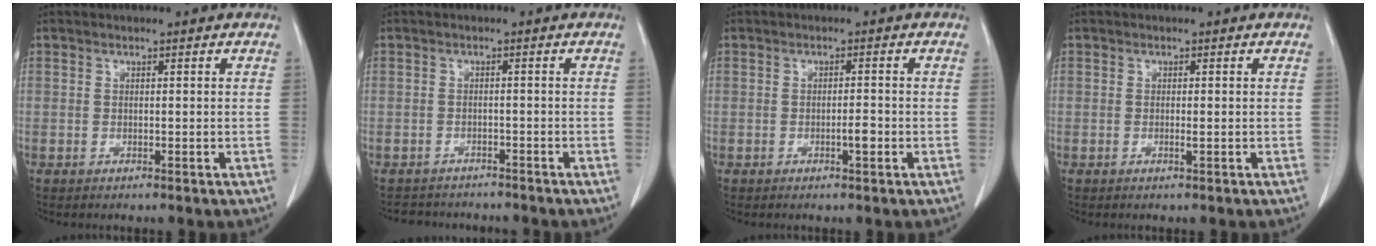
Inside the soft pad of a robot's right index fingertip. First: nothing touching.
{"total": 5.1, "force": [-4.6, 2.2, 0.3], "torque": [-0.001, 0.002, -0.065]}
{"total": 1.8, "force": [-0.7, 0.3, 1.6], "torque": [-0.027, 0.000, -0.012]}
{"total": 0.7, "force": [-0.2, 0.0, 0.7], "torque": [-0.015, 0.000, -0.002]}